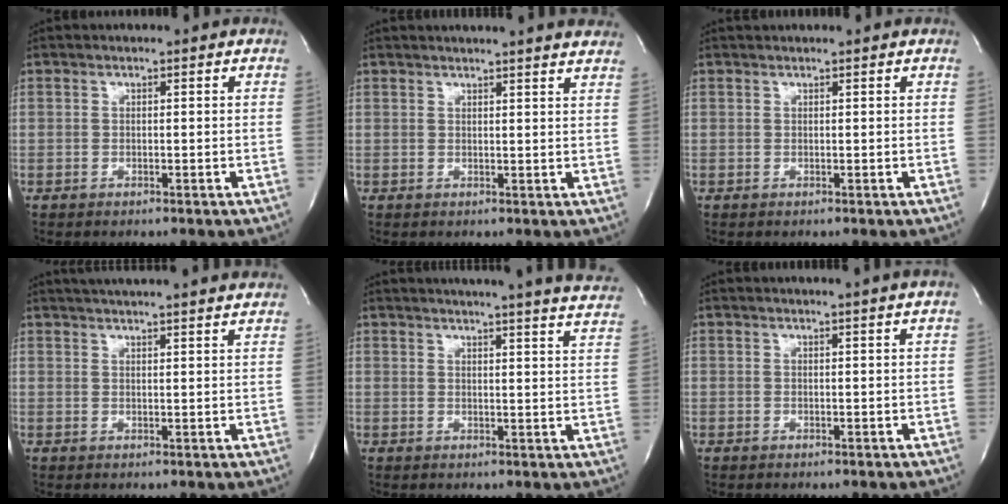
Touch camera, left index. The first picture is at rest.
{"total": 13.2, "force": [12.3, 0.2, 4.7], "torque": [-0.071, -0.003, 0.139]}
{"total": 1.7, "force": [1.6, 0.0, 0.6], "torque": [-0.008, 0.023, 0.027]}
{"total": 15.7, "force": [14.3, 0.4, 6.4], "torque": [-0.108, 0.018, 0.187]}
{"total": 24.2, "force": [22.7, 0.2, 8.5], "torque": [-0.132, -0.064, 0.260]}
{"total": 3.2, "force": [2.7, -1.0, 1.2], "torque": [-0.019, -0.001, 0.030]}